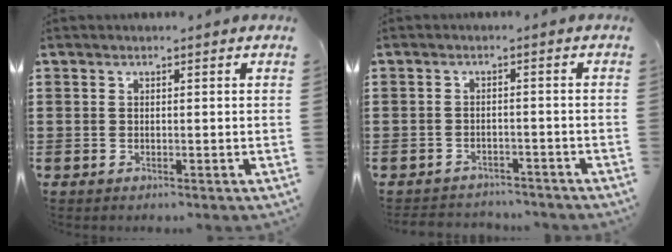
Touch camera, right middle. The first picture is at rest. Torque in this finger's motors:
{"motor_torque": [0.14, 0.07, 0.02, 0.03]}